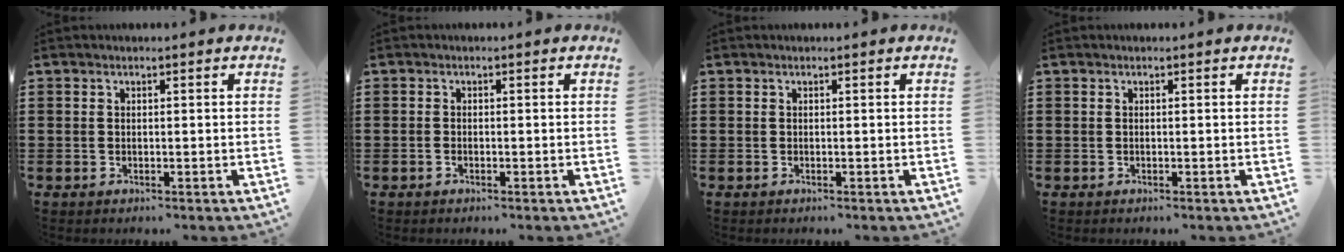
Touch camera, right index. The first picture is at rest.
{"total": 0.6, "force": [-0.4, 0.1, 0.3], "torque": [-0.008, -0.003, -0.008]}
{"total": 0.0}
{"total": 0.0}